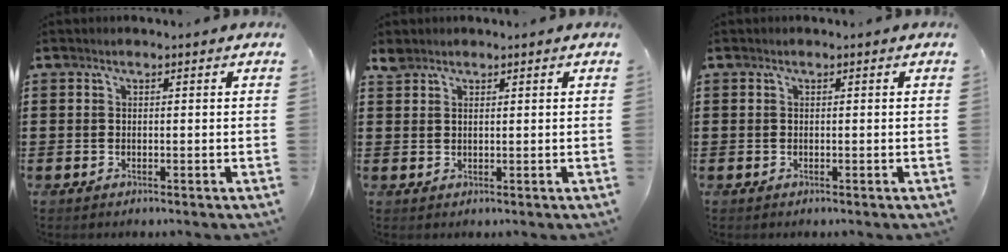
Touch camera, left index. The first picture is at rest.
{"total": 1.0, "force": [0.7, 0.4, 0.5], "torque": [-0.013, 0.002, 0.014]}
{"total": 0.0}